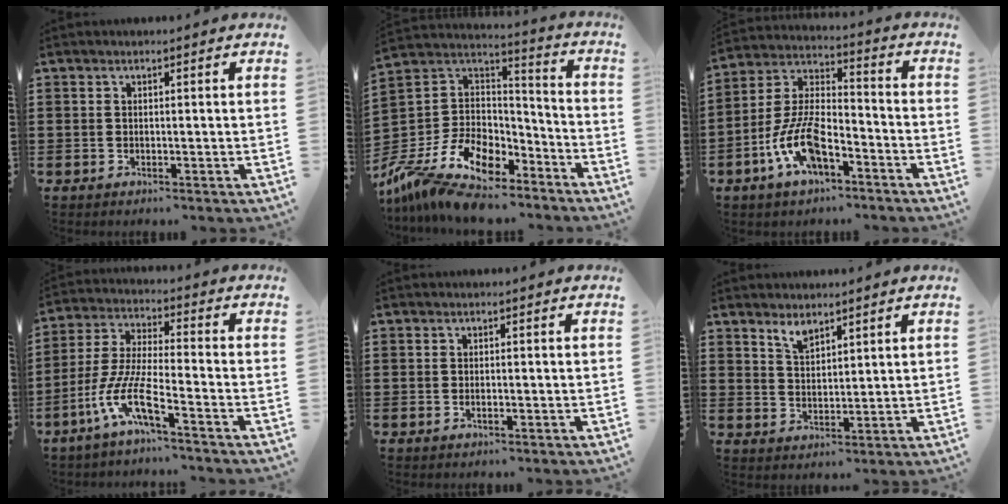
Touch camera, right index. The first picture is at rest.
{"total": 13.2, "force": [-8.9, 7.3, 6.5], "torque": [-0.150, 0.020, -0.158]}
{"total": 10.4, "force": [-5.6, 4.7, 7.4], "torque": [-0.177, 0.000, -0.111]}
{"total": 9.0, "force": [-5.6, 1.2, 7.0], "torque": [-0.178, -0.020, -0.117]}
{"total": 0.6, "force": [-0.2, 0.1, 0.6], "torque": [-0.013, -0.005, -0.003]}
{"total": 3.0, "force": [2.5, 1.2, 1.1], "torque": [-0.029, 0.002, 0.047]}